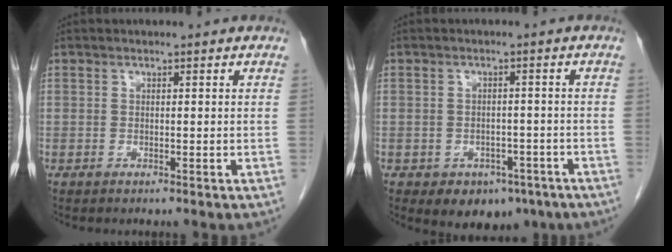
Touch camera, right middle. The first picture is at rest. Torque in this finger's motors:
{"motor_torque": [-0.14, -0.11, -0.06, -0.01]}